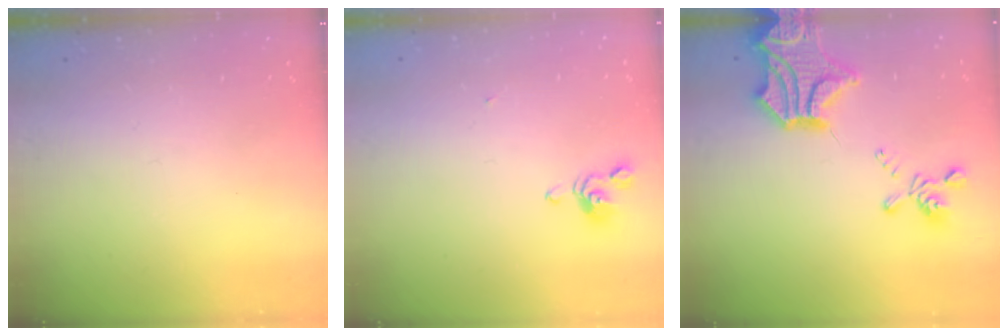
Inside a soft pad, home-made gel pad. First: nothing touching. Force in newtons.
{"total": 1.2, "press": 1.1, "slide": 0.4}
{"total": 10.1, "press": 9.5, "slide": 3.3}